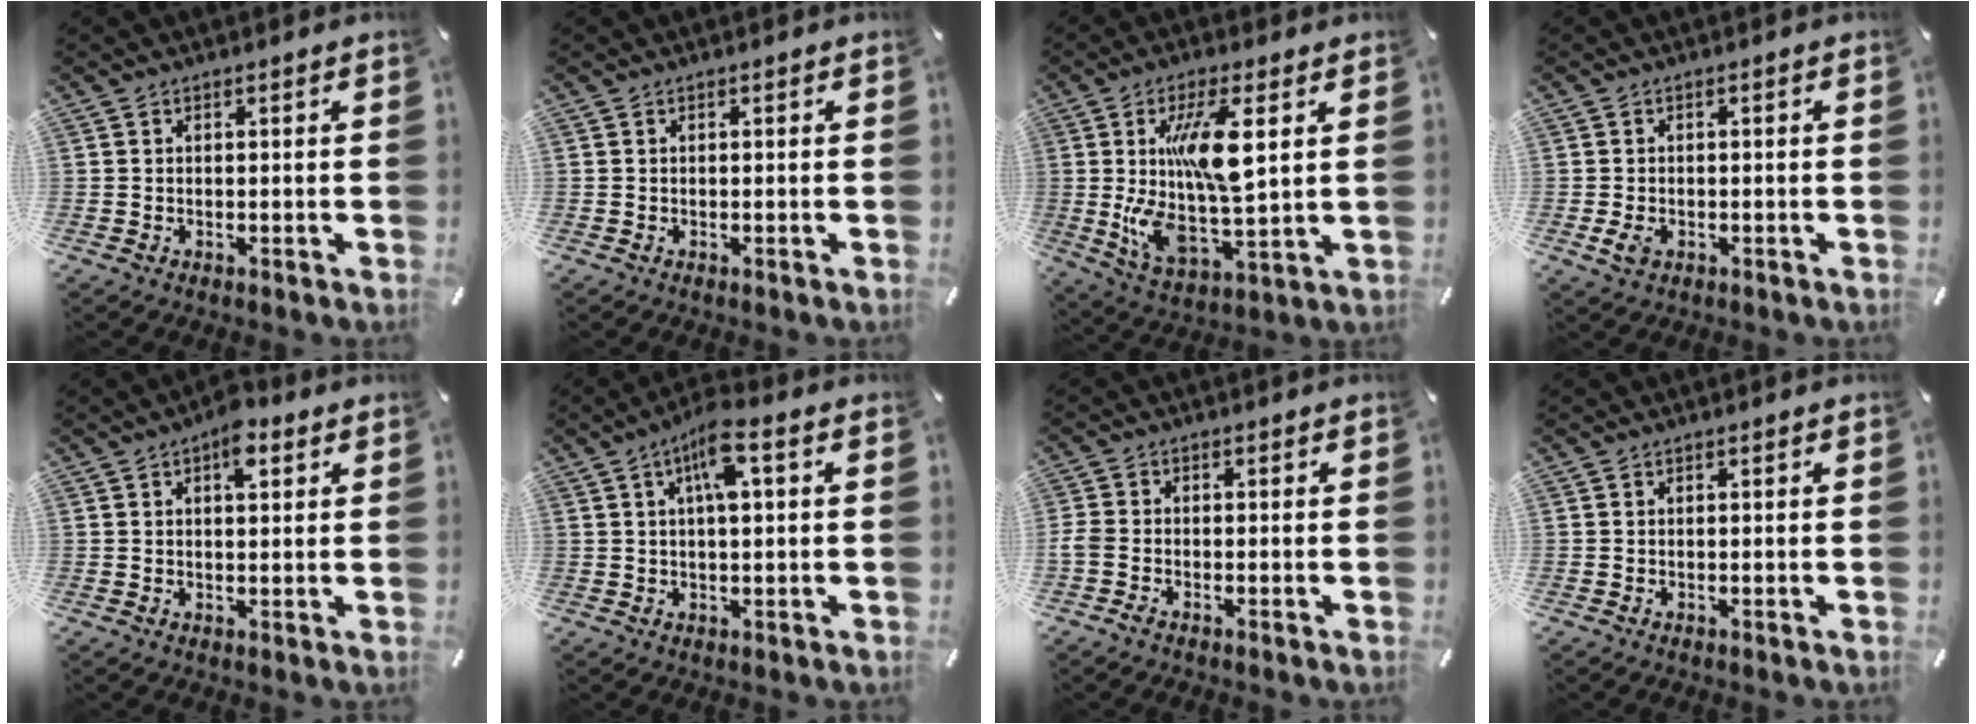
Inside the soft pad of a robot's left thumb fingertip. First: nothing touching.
{"total": 0.0}
{"total": 15.6, "force": [3.9, 5.3, 14.1], "torque": [-0.287, -0.025, 0.054]}
{"total": 2.5, "force": [-0.9, 1.7, 1.6], "torque": [-0.041, -0.002, -0.019]}
{"total": 5.6, "force": [2.5, 2.8, 4.1], "torque": [-0.056, -0.003, 0.036]}
{"total": 7.2, "force": [2.3, 2.0, 6.5], "torque": [-0.119, 0.006, 0.037]}
{"total": 2.3, "force": [-1.2, 1.4, 1.4], "torque": [-0.031, 0.003, -0.024]}
{"total": 0.0}